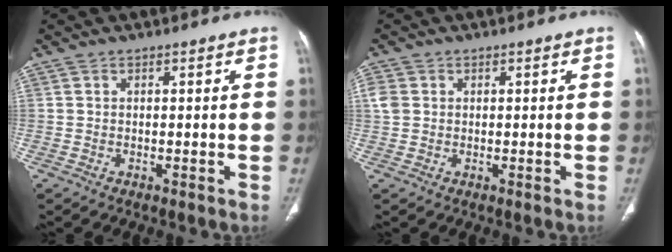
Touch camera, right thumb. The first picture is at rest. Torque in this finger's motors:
{"motor_torque": [0.98, 0.94, 0.30, -0.22, 0.11]}